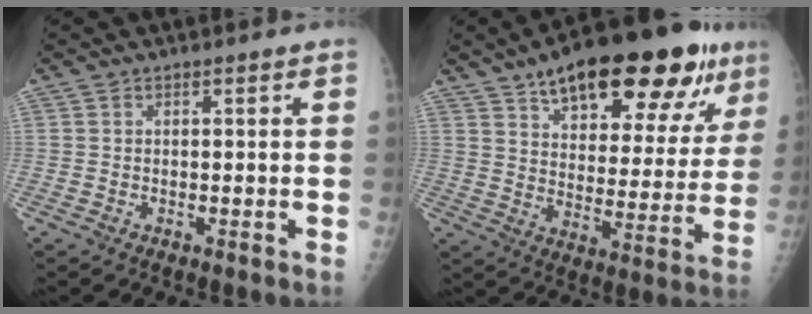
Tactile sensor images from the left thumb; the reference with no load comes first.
{"total": 25.7, "force": [15.6, 10.3, 17.7], "torque": [-0.218, -0.029, 0.226]}